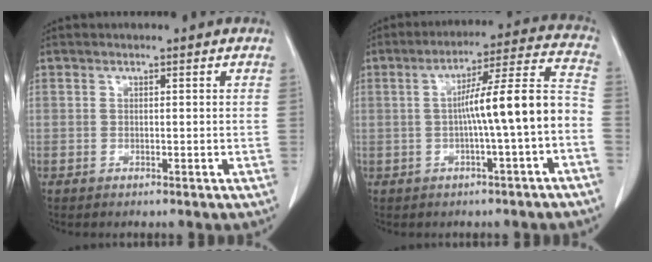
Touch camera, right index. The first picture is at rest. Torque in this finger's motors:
{"motor_torque": [1.53, -0.36, 0.72, 0.19]}